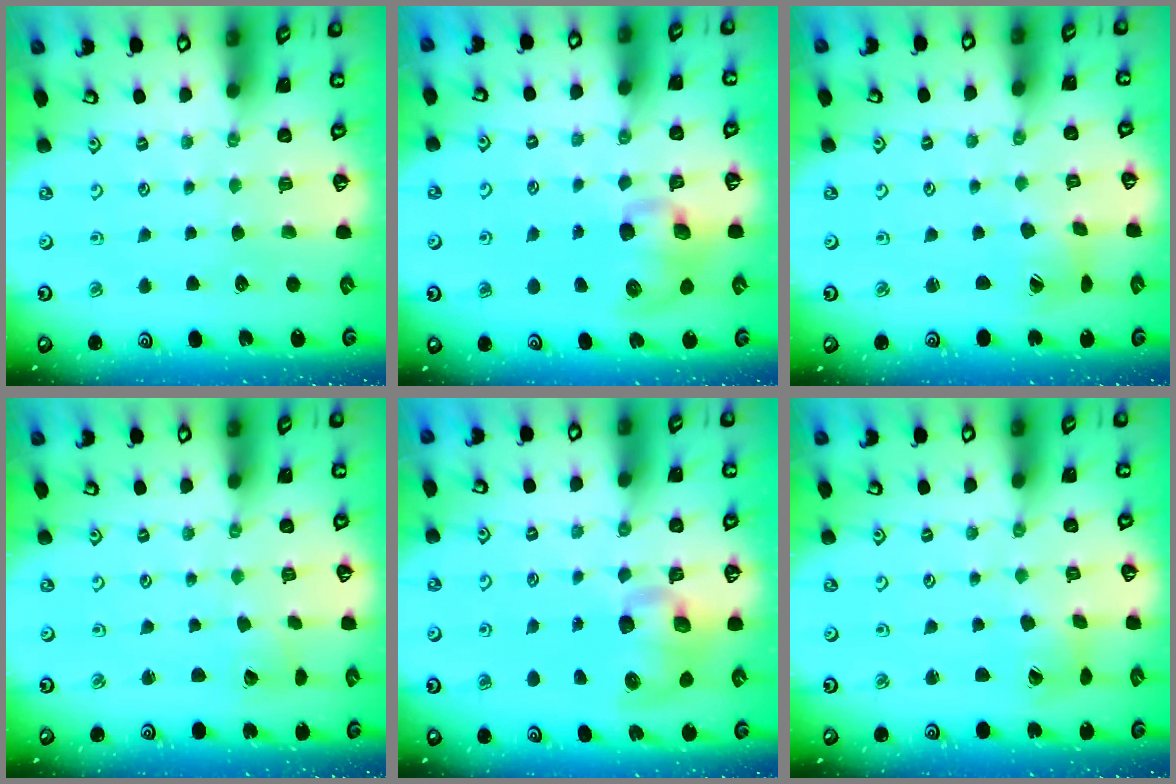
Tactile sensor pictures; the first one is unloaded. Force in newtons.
{"total": 9.5, "press": 9.4, "slide": 1.7}
{"total": 3.7, "press": 3.7, "slide": 0.5}
{"total": 1.8, "press": 1.7, "slide": 0.3}
{"total": 9.7, "press": 9.5, "slide": 1.6}
{"total": 2.8, "press": 2.8, "slide": 0.4}